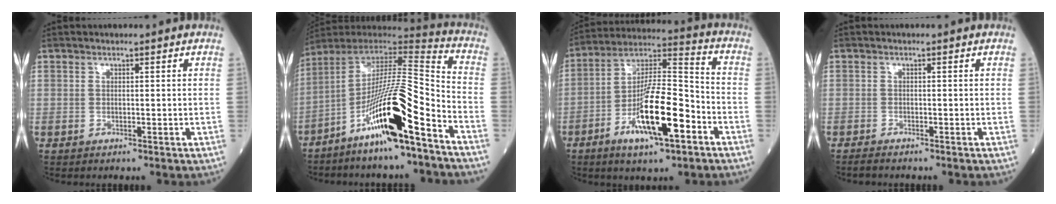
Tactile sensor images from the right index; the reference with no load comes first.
{"total": 17.8, "force": [-9.8, 1.0, 14.8], "torque": [-0.272, -0.011, -0.178]}
{"total": 15.8, "force": [-6.6, 3.2, 14.0], "torque": [-0.256, -0.001, -0.113]}
{"total": 1.4, "force": [-1.3, 0.1, 0.4], "torque": [-0.012, -0.004, -0.023]}